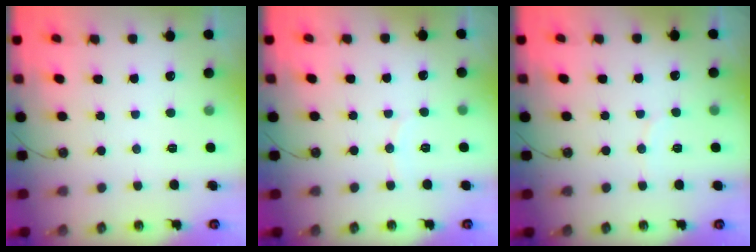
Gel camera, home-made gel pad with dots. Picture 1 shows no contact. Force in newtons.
{"total": 3.7, "press": 3.6, "slide": 0.4}
{"total": 4.1, "press": 4.1, "slide": 0.5}